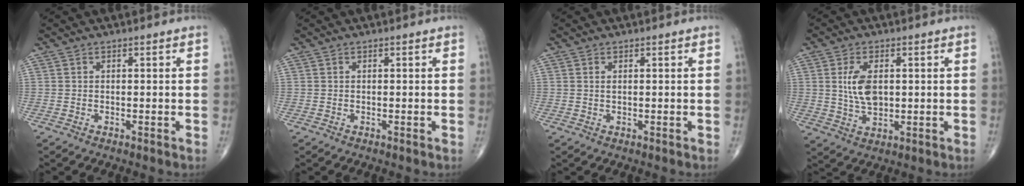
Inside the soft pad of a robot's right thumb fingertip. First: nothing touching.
{"total": 0.0}
{"total": 0.5, "force": [0.2, 0.2, 0.4], "torque": [-0.007, 0.001, 0.004]}
{"total": 6.9, "force": [1.0, 3.8, 5.6], "torque": [-0.101, -0.008, 0.023]}